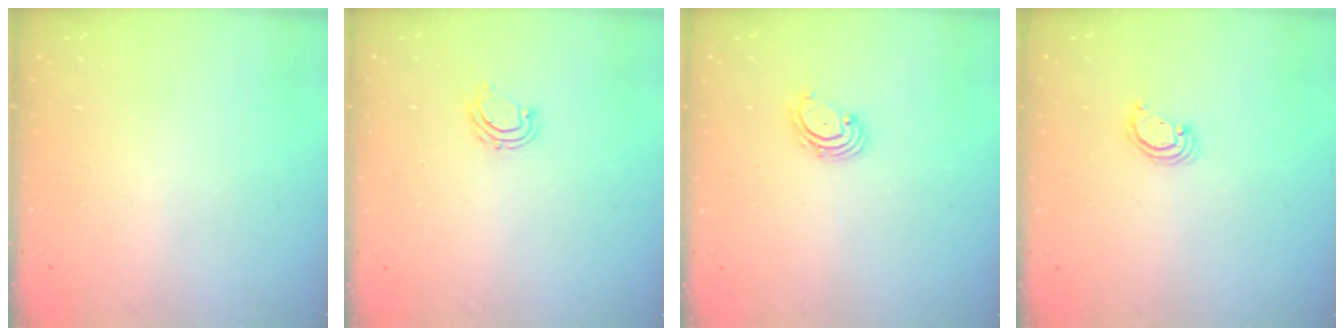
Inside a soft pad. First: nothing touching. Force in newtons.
{"total": 5.8, "press": 5.7, "slide": 1.1}
{"total": 1.8, "press": 1.7, "slide": 0.7}
{"total": 2.6, "press": 2.6, "slide": 0.2}